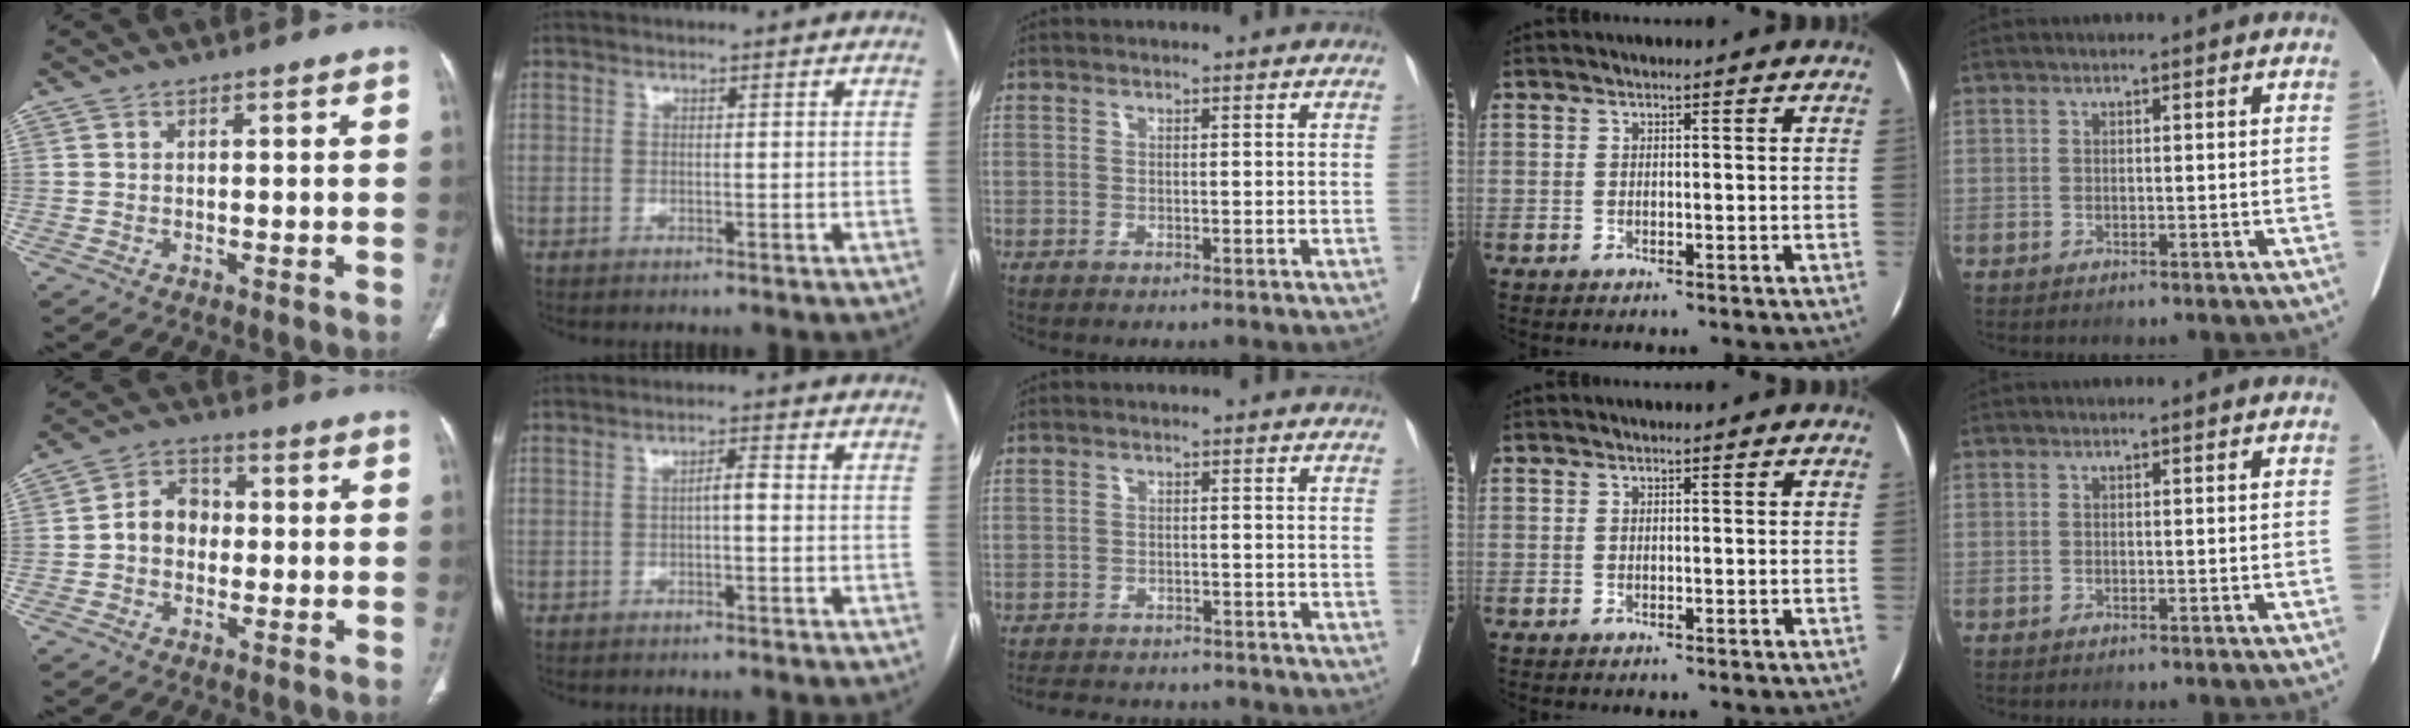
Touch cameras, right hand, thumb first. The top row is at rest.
{"thumb": {"total": 6.3, "force": [-0.6, 5.1, 3.6], "torque": [-0.041, 0.023, -0.024]}, "index": {"total": 2.0, "force": [-0.3, 0.5, 2.0], "torque": [-0.031, 0.006, -0.005]}, "middle": {"total": 8.2, "force": [-7.6, 2.6, 1.7], "torque": [-0.028, 0.001, -0.098]}}